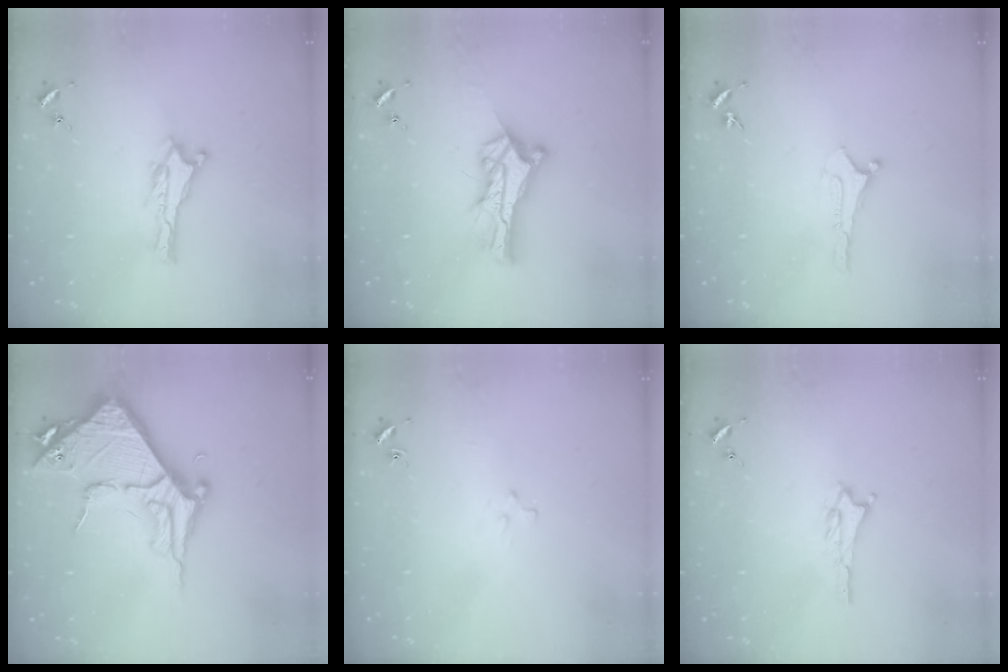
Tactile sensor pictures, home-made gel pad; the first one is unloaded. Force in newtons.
{"total": 9.3, "press": 9.3, "slide": 0.7}
{"total": 0.0}
{"total": 8.4, "press": 8.4, "slide": 0.9}
{"total": 2.2, "press": 2.2, "slide": 0.2}
{"total": 1.2, "press": 1.2, "slide": 0.2}